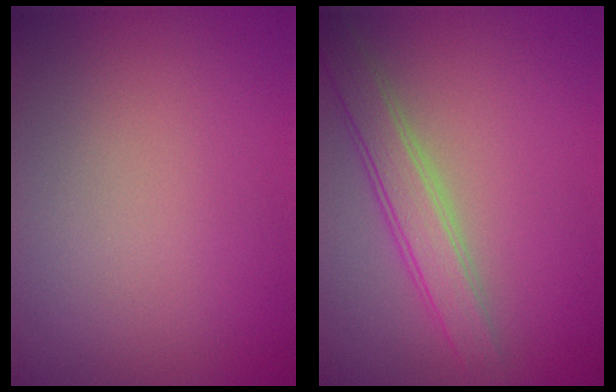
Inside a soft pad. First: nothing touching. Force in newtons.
{"total": 3.5, "press": 3.5, "slide": 0.2}